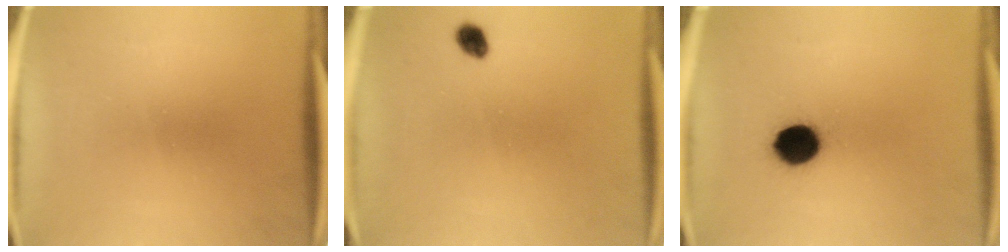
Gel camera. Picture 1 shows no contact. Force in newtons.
{"total": 2.0}
{"total": 9.1}